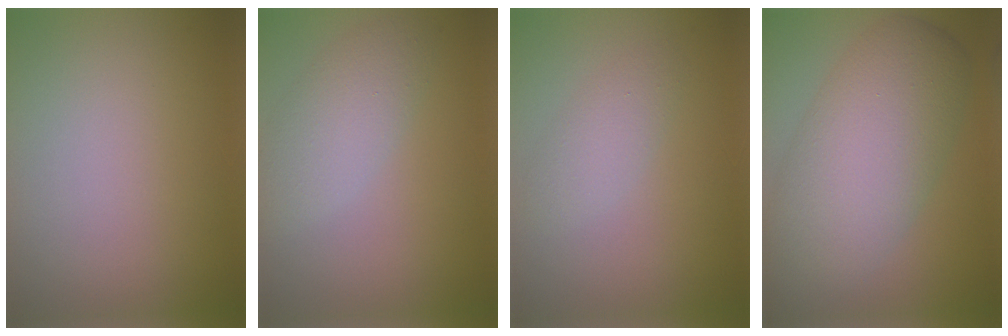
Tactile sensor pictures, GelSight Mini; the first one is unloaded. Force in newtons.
{"total": 3.6, "press": 3.6, "slide": 0.2}
{"total": 2.0, "press": 2.0, "slide": 0.1}
{"total": 9.3, "press": 9.3, "slide": 0.6}